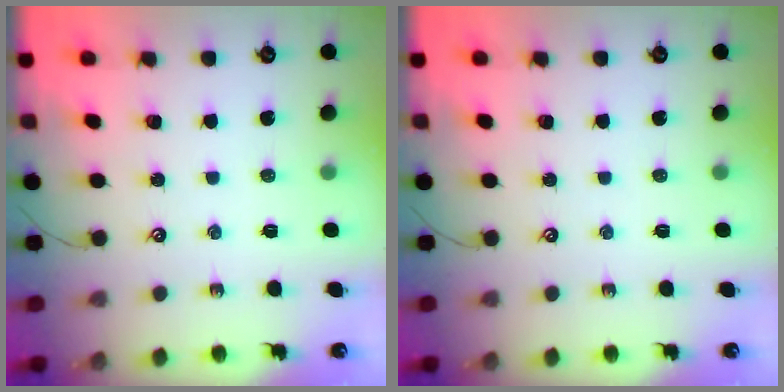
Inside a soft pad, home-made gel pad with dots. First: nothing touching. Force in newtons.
{"total": 0.0}